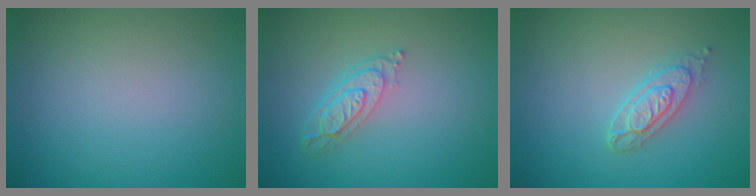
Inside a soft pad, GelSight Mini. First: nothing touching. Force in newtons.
{"total": 3.6, "press": 2.7, "slide": 2.4}
{"total": 2.9, "press": 2.5, "slide": 1.5}